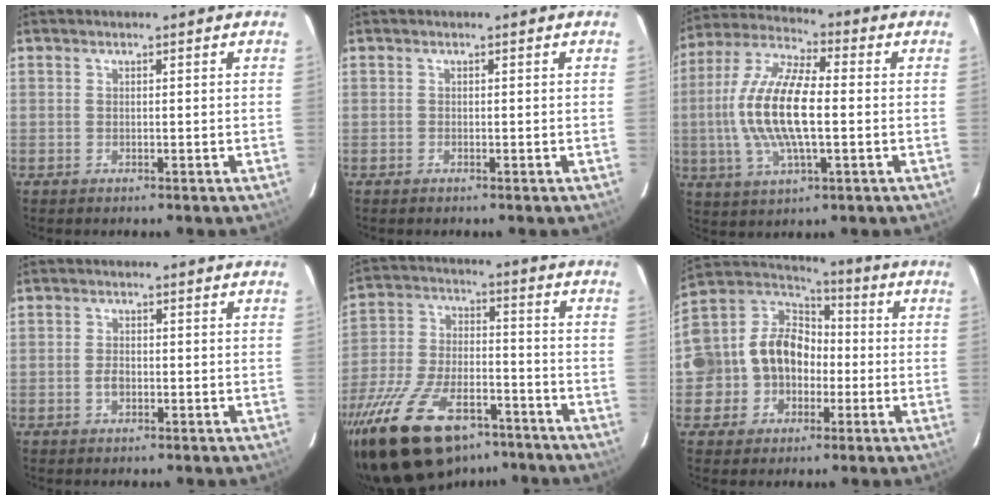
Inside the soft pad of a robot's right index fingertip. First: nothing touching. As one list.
[{"total": 0.0}, {"total": 15.7, "force": [-0.8, 5.4, 14.7], "torque": [-0.299, 0.005, -0.020]}, {"total": 2.1, "force": [-0.6, 1.4, 1.4], "torque": [-0.028, 0.002, -0.011]}, {"total": 24.1, "force": [-16.5, 11.3, 13.5], "torque": [-0.275, -0.017, -0.265]}, {"total": 16.9, "force": [-2.8, 15.4, 6.4], "torque": [-0.186, 0.055, -0.038]}]